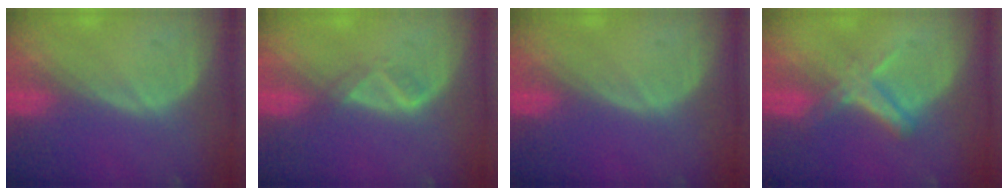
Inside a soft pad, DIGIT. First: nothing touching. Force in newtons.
{"total": 1.9, "press": 1.8, "slide": 0.7}
{"total": 0.0}
{"total": 5.5, "press": 4.9, "slide": 2.6}